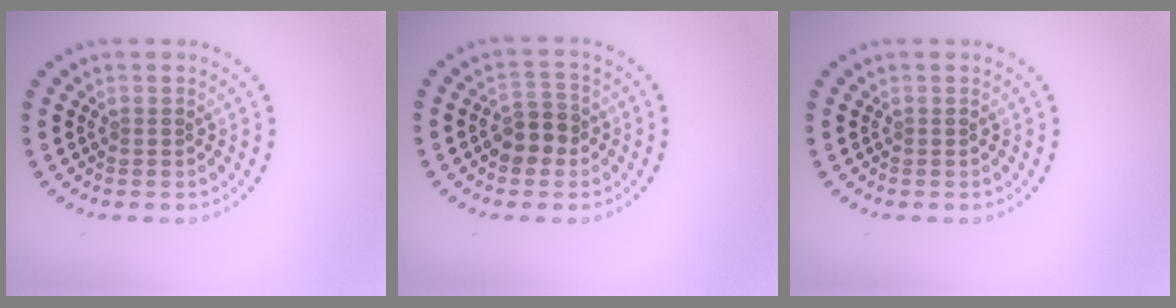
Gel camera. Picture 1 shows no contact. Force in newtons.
{"total": 2.7, "press": 2.5, "slide": 0.9}
{"total": 0.0}